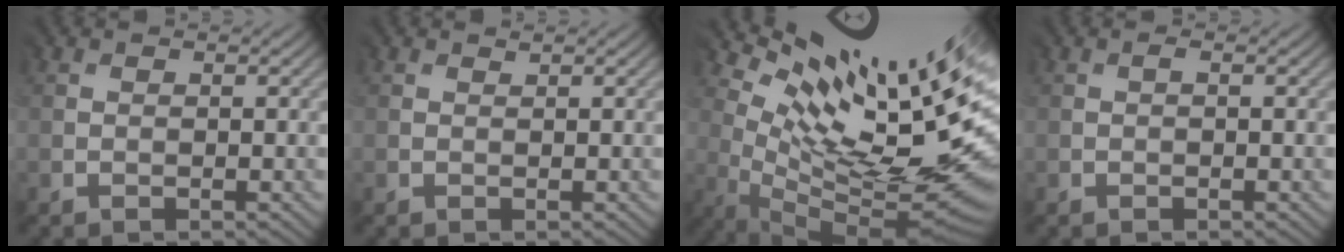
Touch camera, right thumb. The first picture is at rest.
{"total": 0.9, "force": [0.9, 0.1, -0.1], "torque": [-0.002, 0.001, 0.018]}
{"total": 14.1, "force": [5.7, 3.3, 12.5], "torque": [-0.216, -0.008, 0.127]}
{"total": 0.5, "force": [-0.5, -0.2, 0.0], "torque": [0.000, -0.002, -0.006]}